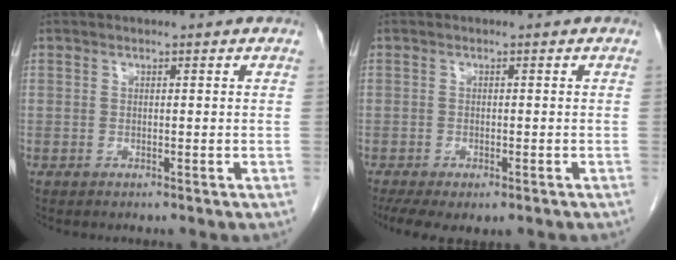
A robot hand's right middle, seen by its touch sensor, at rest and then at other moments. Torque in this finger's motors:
{"motor_torque": [0.80, -0.51, 0.13, 0.05]}